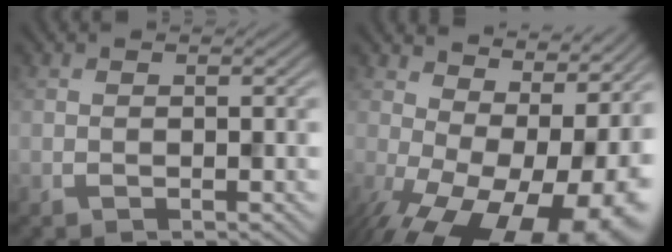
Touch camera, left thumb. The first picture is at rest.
{"total": 18.0, "force": [-3.0, 10.7, 14.2], "torque": [-0.175, -0.025, -0.009]}